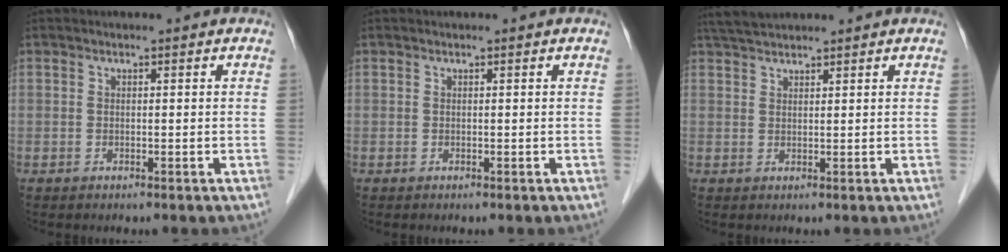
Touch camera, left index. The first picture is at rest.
{"total": 0.0}
{"total": 3.8, "force": [3.5, 0.4, 1.3], "torque": [-0.029, 0.022, 0.070]}